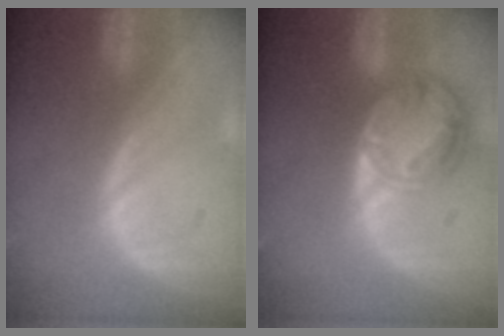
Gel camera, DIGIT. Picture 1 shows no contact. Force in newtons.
{"total": 8.6, "press": 7.3, "slide": 4.5}